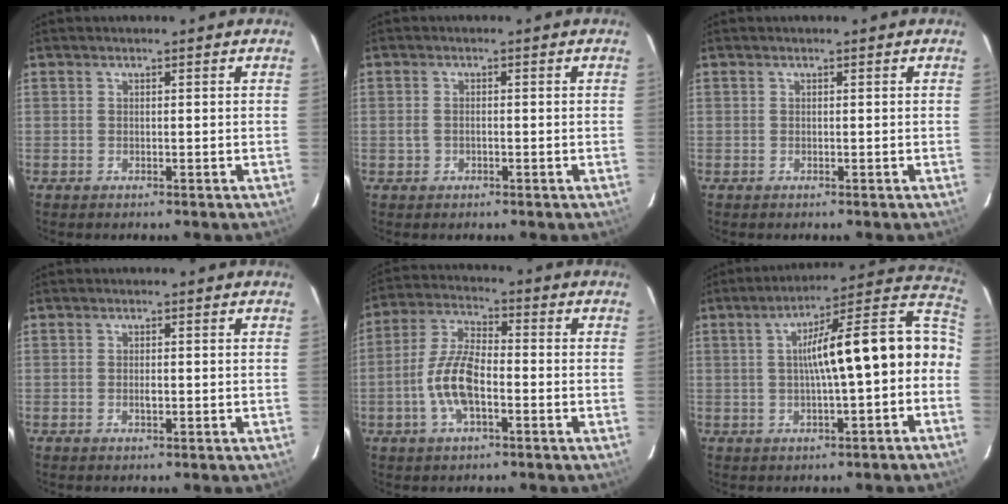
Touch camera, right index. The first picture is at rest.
{"total": 1.6, "force": [-0.6, 1.2, 0.8], "torque": [-0.017, 0.002, -0.009]}
{"total": 0.0}
{"total": 1.2, "force": [-0.2, 0.6, 1.0], "torque": [-0.017, 0.000, -0.004]}
{"total": 9.7, "force": [-3.0, 3.9, 8.4], "torque": [-0.179, 0.007, -0.060]}
{"total": 17.0, "force": [-0.8, 3.1, 16.7], "torque": [-0.222, 0.041, -0.009]}